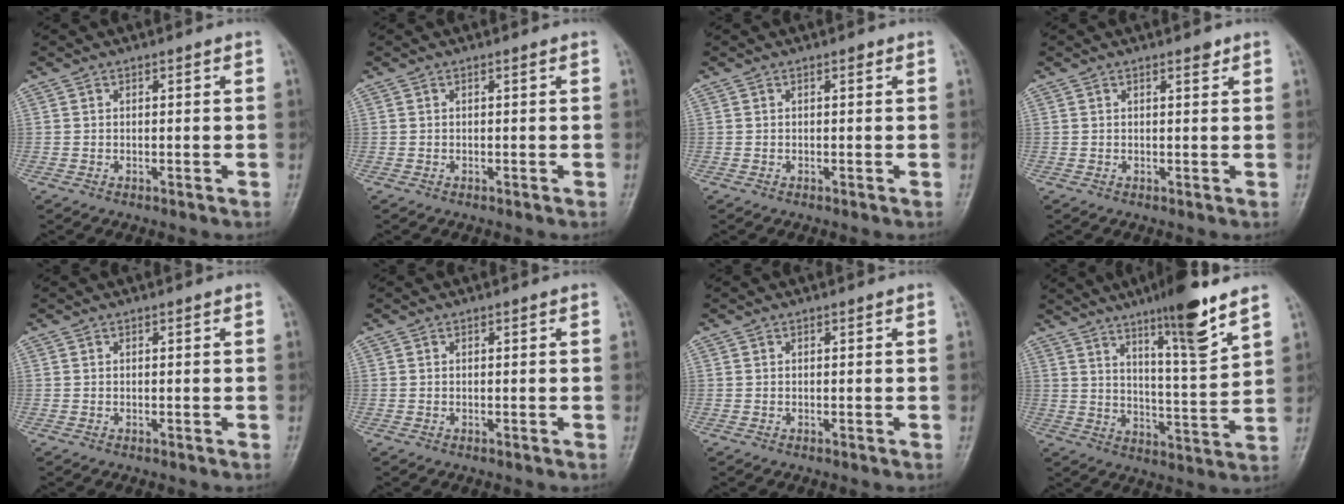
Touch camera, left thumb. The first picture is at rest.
{"total": 0.0}
{"total": 0.5, "force": [0.2, 0.3, 0.3], "torque": [-0.001, 0.001, 0.000]}
{"total": 1.3, "force": [0.9, 0.5, 0.8], "torque": [-0.007, -0.004, 0.011]}
{"total": 0.0}
{"total": 0.0}
{"total": 0.0}
{"total": 13.7, "force": [8.9, 1.5, 10.2], "torque": [-0.155, -0.058, 0.146]}